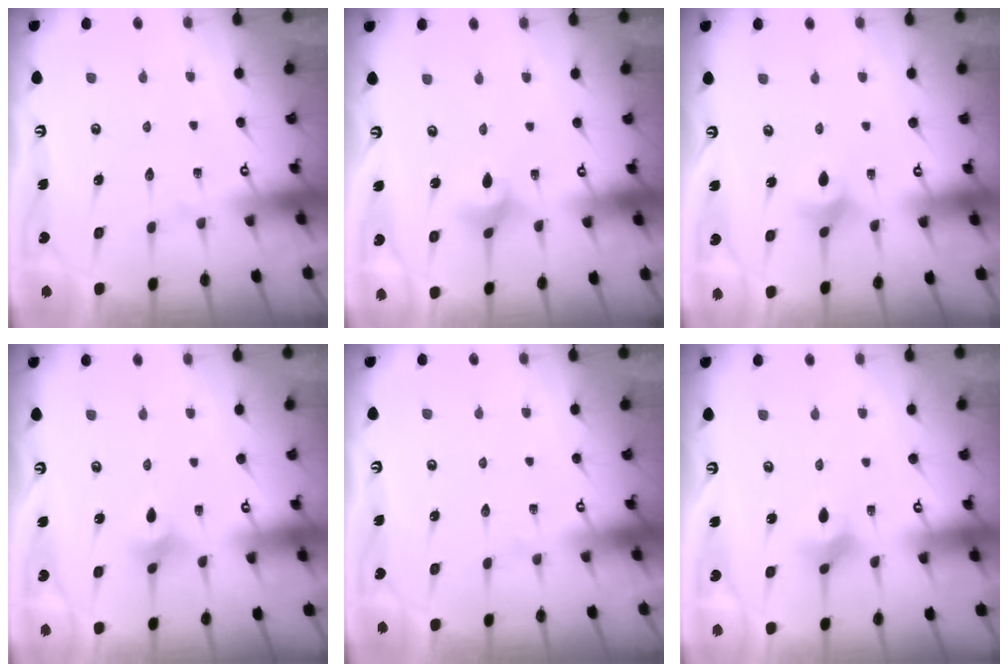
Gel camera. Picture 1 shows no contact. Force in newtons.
{"total": 3.5, "press": 3.4, "slide": 0.8}
{"total": 5.5, "press": 5.4, "slide": 0.9}
{"total": 2.1, "press": 2.0, "slide": 0.5}
{"total": 0.0}
{"total": 3.7, "press": 3.7, "slide": 0.6}